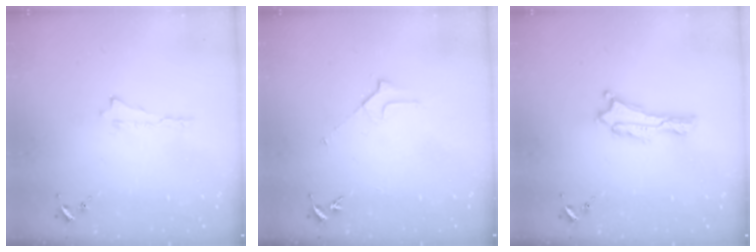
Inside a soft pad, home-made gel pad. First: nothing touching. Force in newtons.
{"total": 2.1, "press": 2.1, "slide": 0.1}
{"total": 0.7, "press": 0.7, "slide": 0.1}